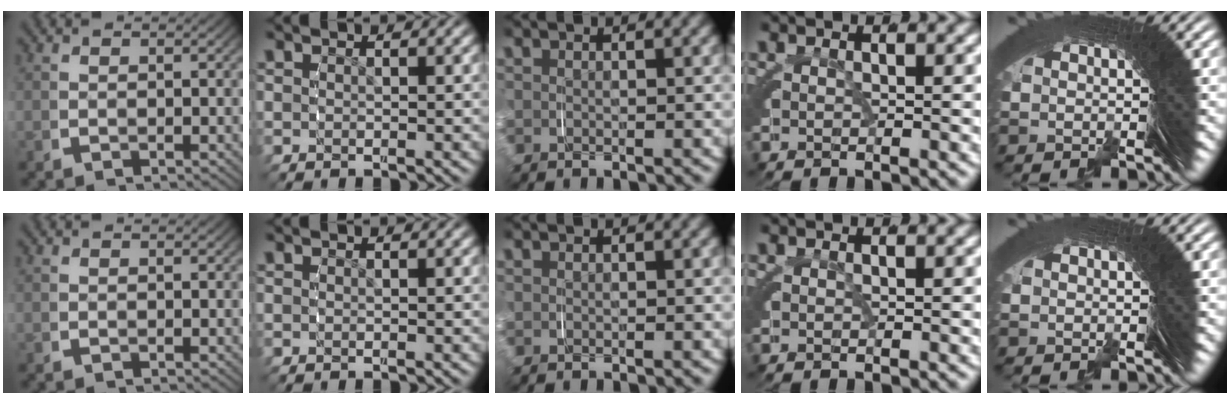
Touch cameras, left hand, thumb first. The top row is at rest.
{}